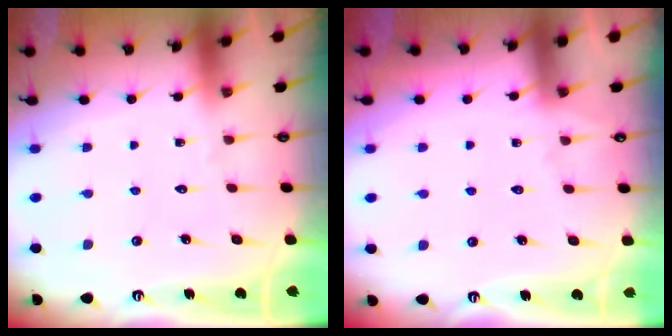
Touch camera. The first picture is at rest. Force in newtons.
{"total": 4.2, "press": 4.2, "slide": 0.6}